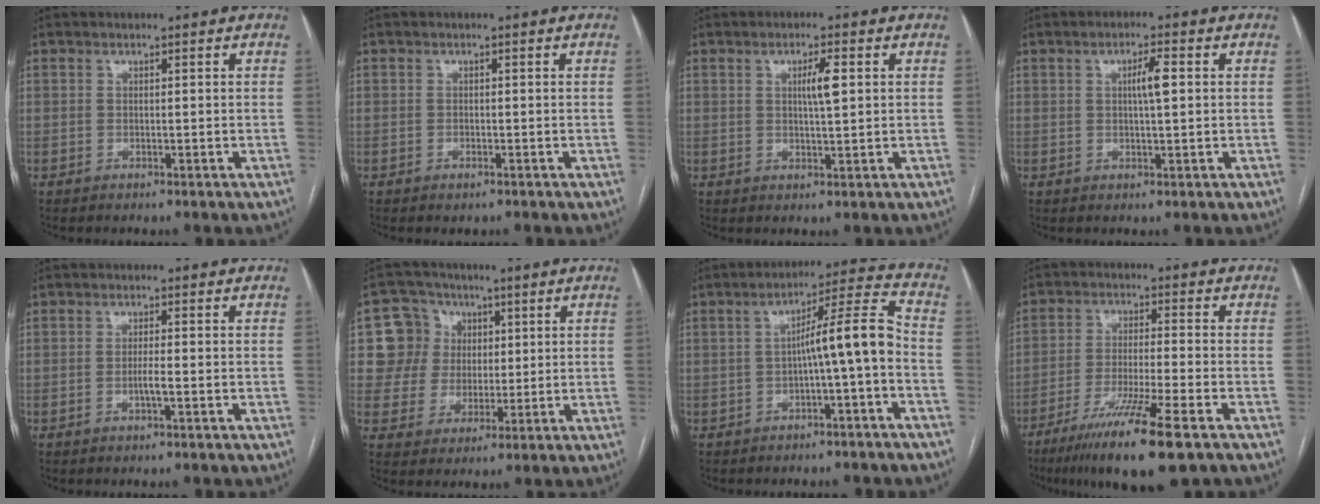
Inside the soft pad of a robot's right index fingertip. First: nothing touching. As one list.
[{"total": 0.7, "force": [-0.5, 0.4, 0.3], "torque": [-0.006, -0.001, -0.004]}, {"total": 3.5, "force": [0.9, 0.2, 3.3], "torque": [-0.056, 0.000, 0.014]}, {"total": 3.3, "force": [0.6, 0.2, 3.2], "torque": [-0.056, 0.002, 0.010]}, {"total": 2.0, "force": [-0.6, -0.1, 1.8], "torque": [-0.038, -0.001, -0.012]}, {"total": 8.4, "force": [2.2, 8.1, 0.9], "torque": [-0.016, 0.033, 0.042]}, {"total": 8.4, "force": [-1.7, -0.2, 8.2], "torque": [-0.121, 0.029, -0.026]}, {"total": 13.0, "force": [-8.1, -0.2, 10.2], "torque": [-0.188, -0.039, -0.138]}]